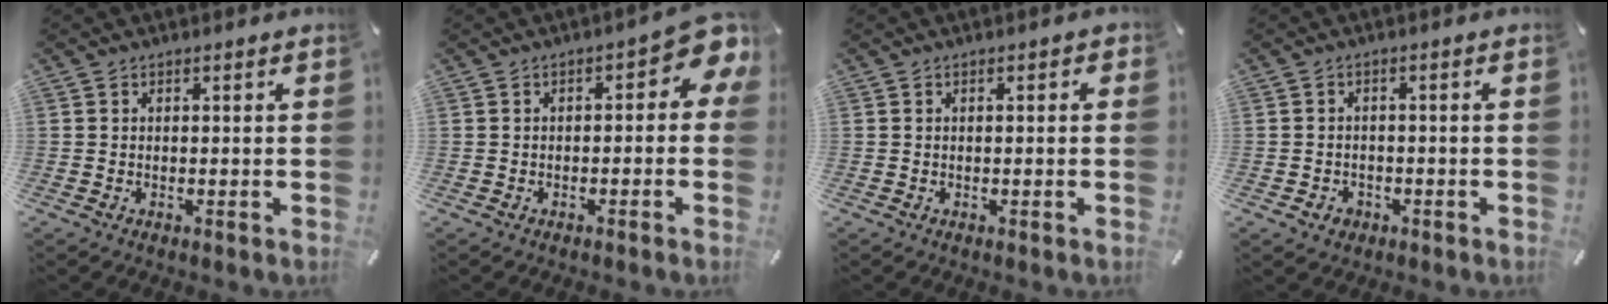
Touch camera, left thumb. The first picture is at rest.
{"total": 6.3, "force": [1.2, 3.1, 5.4], "torque": [-0.072, -0.009, 0.014]}
{"total": 0.6, "force": [-0.2, 0.3, 0.4], "torque": [-0.008, 0.003, -0.004]}
{"total": 2.5, "force": [-1.1, 2.1, 0.5], "torque": [-0.010, 0.006, -0.026]}